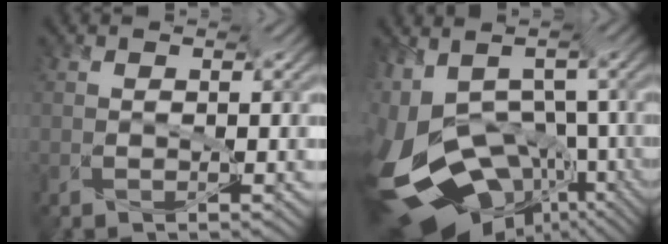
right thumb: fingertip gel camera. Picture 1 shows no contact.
{"total": 16.3, "force": [-6.9, 10.2, 10.6], "torque": [-0.242, -0.022, -0.091]}